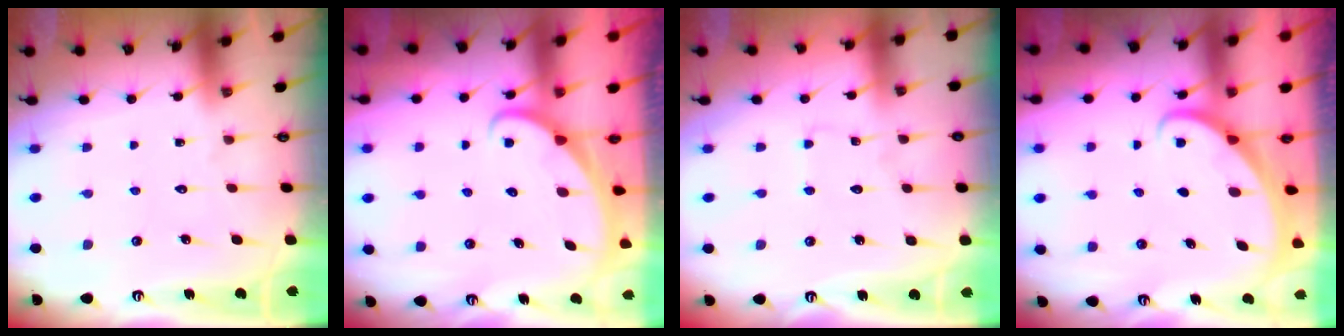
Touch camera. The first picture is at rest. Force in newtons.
{"total": 1.9, "press": 1.9, "slide": 0.0}
{"total": 1.1, "press": 1.1, "slide": 0.2}
{"total": 1.5, "press": 1.5, "slide": 0.1}